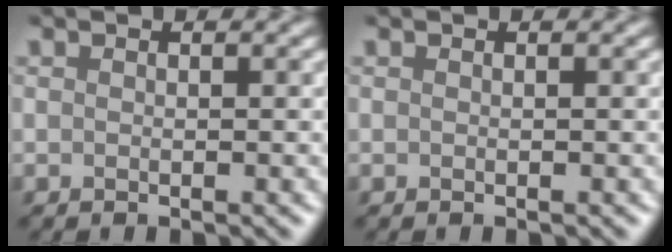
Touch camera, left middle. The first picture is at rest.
{"total": 0.0}